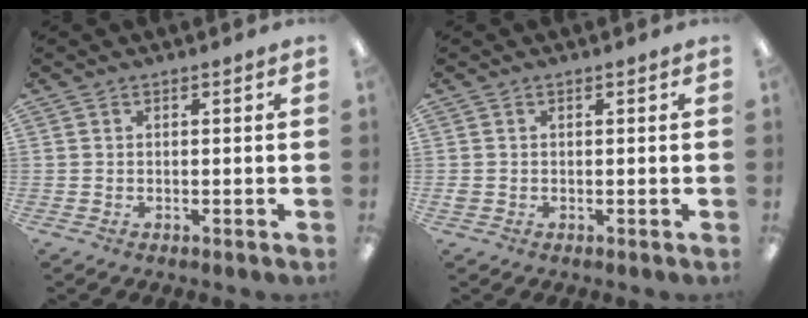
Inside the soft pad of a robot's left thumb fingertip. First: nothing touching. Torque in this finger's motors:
{"motor_torque": [0.08, 0.02, 0.29, -0.12, -0.02]}